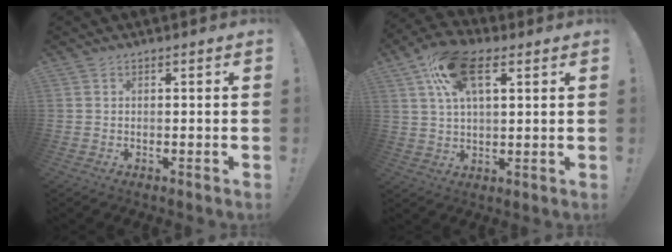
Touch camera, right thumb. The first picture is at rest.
{"total": 14.7, "force": [6.2, 7.7, 10.8], "torque": [-0.184, -0.003, 0.111]}